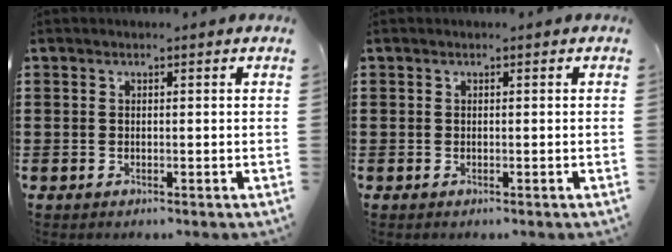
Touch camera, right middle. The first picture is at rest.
{"total": 0.0}